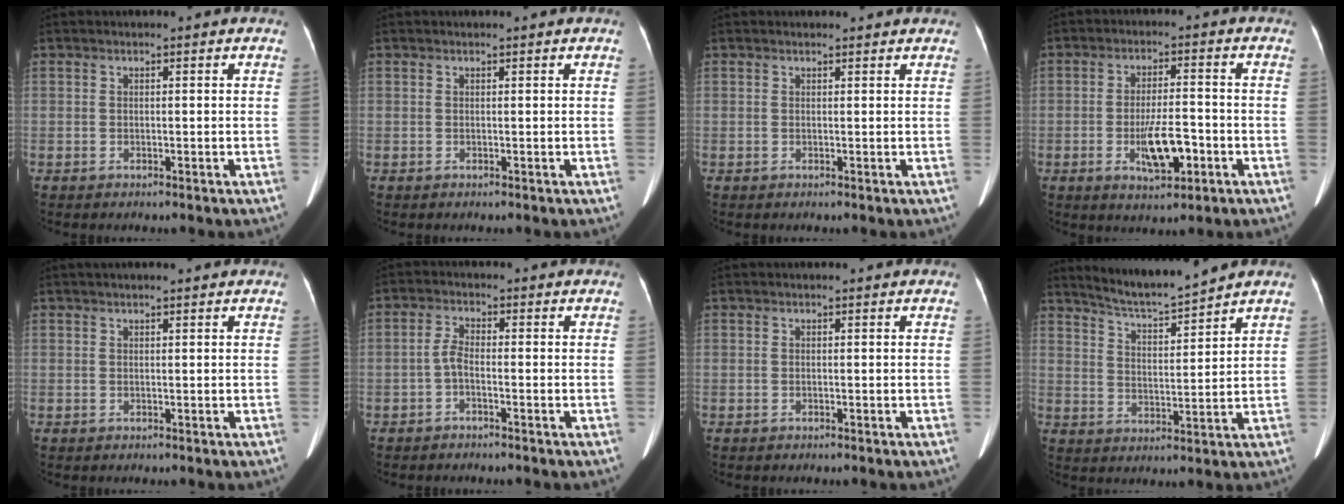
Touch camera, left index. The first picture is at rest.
{"total": 0.0}
{"total": 2.2, "force": [2.1, 0.6, 0.4], "torque": [-0.009, 0.011, 0.021]}
{"total": 6.9, "force": [-2.5, 2.1, 6.1], "torque": [-0.113, -0.003, -0.039]}
{"total": 2.3, "force": [1.8, 0.0, 1.3], "torque": [-0.014, 0.024, 0.029]}
{"total": 2.2, "force": [-1.1, 0.8, 1.8], "torque": [-0.041, 0.004, -0.023]}
{"total": 0.0}
{"total": 7.7, "force": [7.3, -1.0, 2.1], "torque": [-0.044, -0.006, 0.138]}